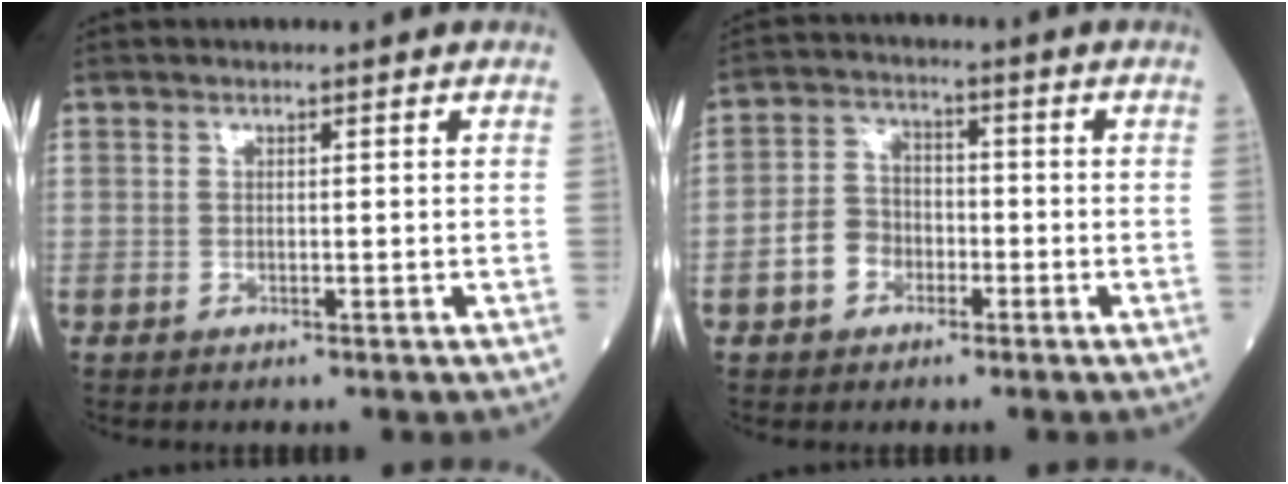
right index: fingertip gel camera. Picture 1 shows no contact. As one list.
[{"total": 5.6, "force": [-2.2, 4.5, 2.5], "torque": [-0.053, 0.019, -0.042]}]